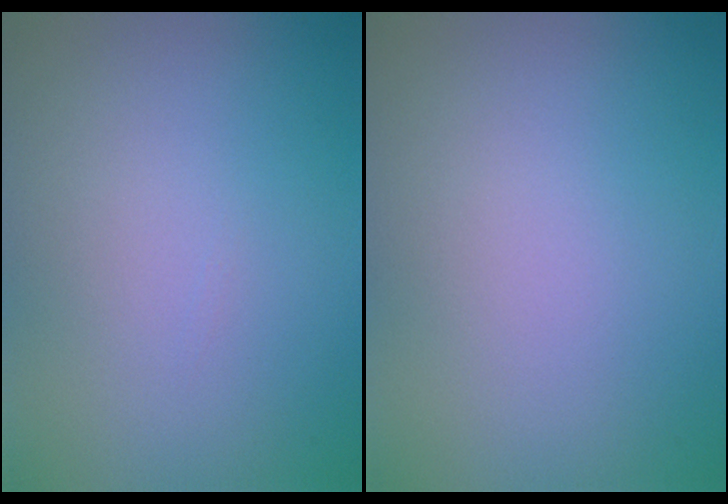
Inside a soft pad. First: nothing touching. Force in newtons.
{"total": 0.0}